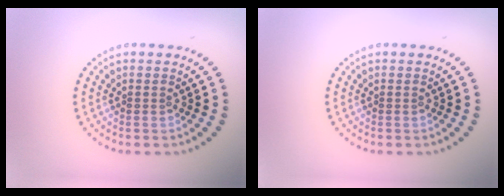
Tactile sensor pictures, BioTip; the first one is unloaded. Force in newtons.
{"total": 0.0}